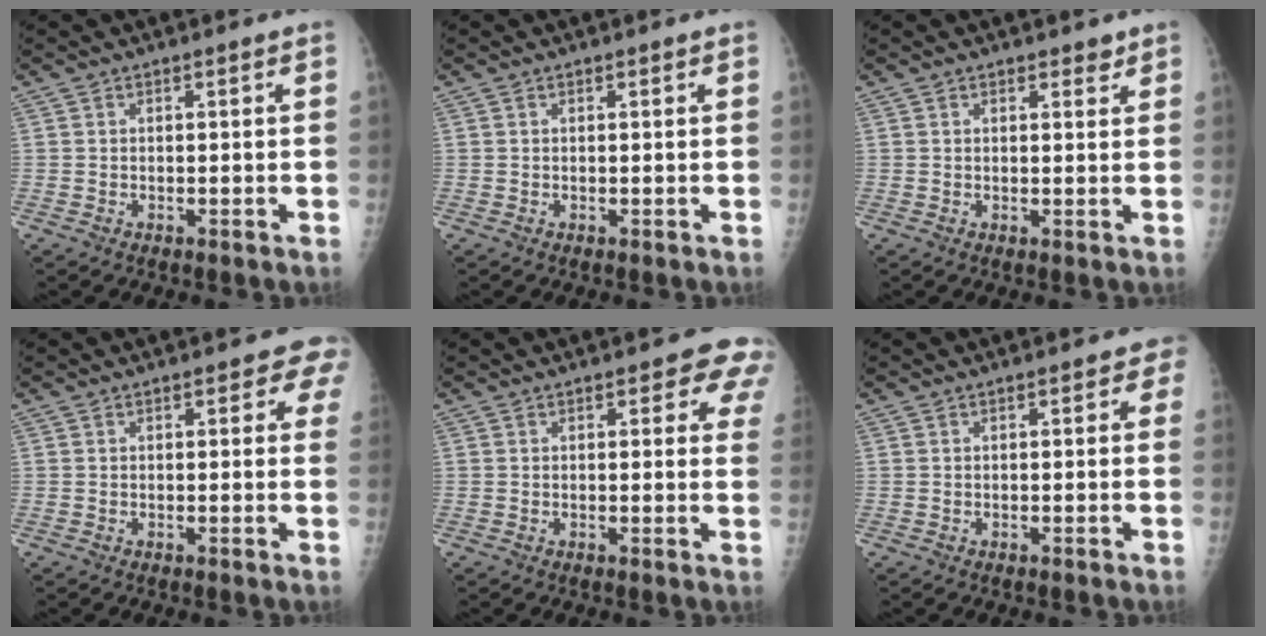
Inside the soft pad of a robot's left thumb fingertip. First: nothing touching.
{"total": 0.0}
{"total": 1.9, "force": [1.4, 1.0, 0.7], "torque": [0.007, -0.008, 0.016]}
{"total": 3.9, "force": [2.0, 2.0, 2.6], "torque": [0.004, -0.002, 0.012]}
{"total": 6.2, "force": [3.6, 2.9, 4.2], "torque": [-0.006, -0.010, 0.028]}
{"total": 2.0, "force": [0.7, 1.2, 1.4], "torque": [0.004, 0.004, 0.001]}